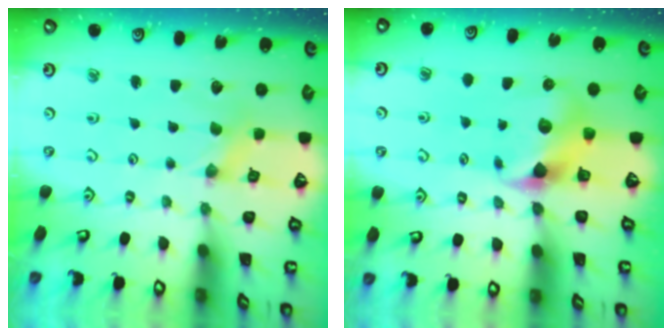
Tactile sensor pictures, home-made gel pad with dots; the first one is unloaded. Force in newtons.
{"total": 7.3, "press": 7.2, "slide": 0.9}